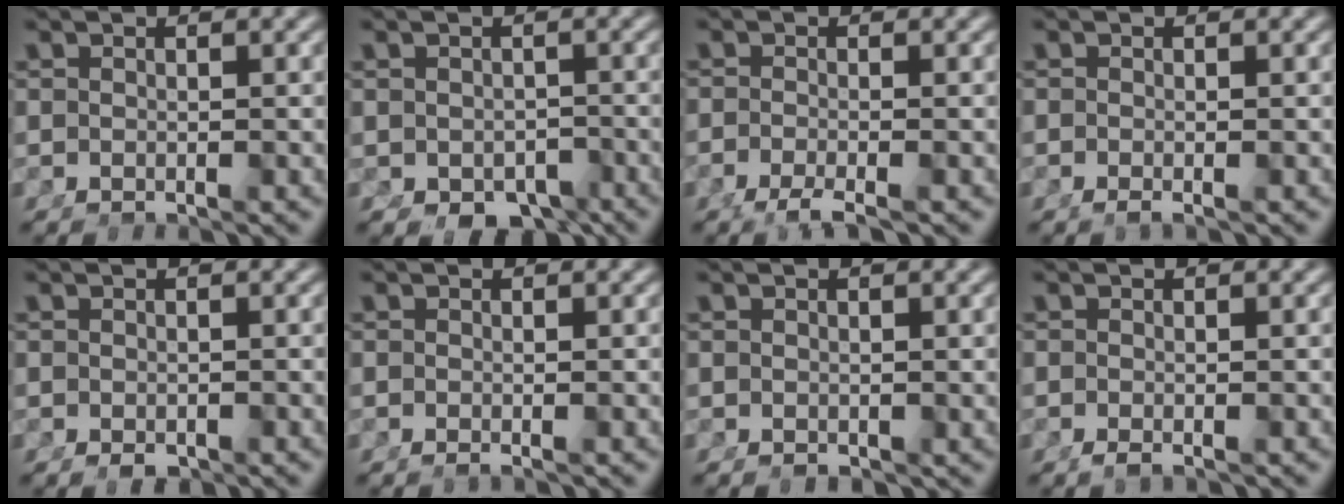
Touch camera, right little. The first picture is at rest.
{"total": 4.7, "force": [-3.4, 2.7, 1.8], "torque": [-0.019, -0.031, -0.036]}
{"total": 2.2, "force": [-1.8, 0.0, 1.3], "torque": [-0.021, -0.007, -0.029]}
{"total": 0.9, "force": [-0.7, 0.1, 0.5], "torque": [-0.006, -0.004, -0.010]}
{"total": 1.1, "force": [-0.8, 0.6, 0.6], "torque": [-0.016, -0.013, -0.006]}
{"total": 0.6, "force": [-0.4, 0.1, 0.3], "torque": [-0.003, -0.002, -0.006]}
{"total": 0.9, "force": [-0.2, 0.9, 0.3], "torque": [-0.008, -0.011, 0.002]}
{"total": 0.9, "force": [-0.7, 0.1, 0.5], "torque": [-0.006, -0.005, -0.010]}